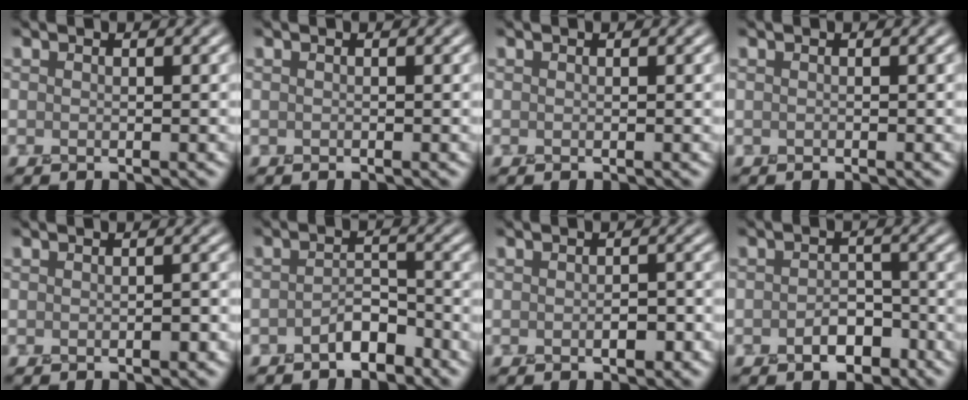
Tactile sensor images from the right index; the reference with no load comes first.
{"total": 0.0}
{"total": 0.0}
{"total": 0.0}
{"total": 1.2, "force": [-0.4, 0.4, 1.0], "torque": [-0.014, 0.005, -0.007]}
{"total": 2.2, "force": [-1.6, 1.0, 1.0], "torque": [-0.011, 0.018, -0.031]}
{"total": 2.1, "force": [-0.7, 1.1, 1.6], "torque": [-0.025, 0.003, -0.009]}
{"total": 3.0, "force": [-1.7, 1.9, 1.6], "torque": [-0.019, 0.009, -0.028]}